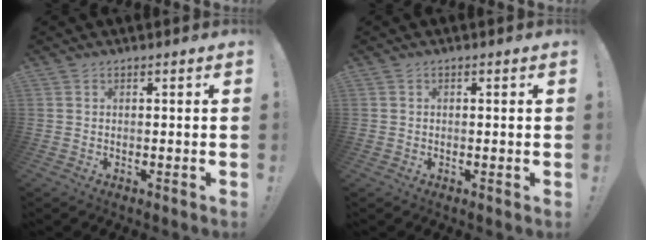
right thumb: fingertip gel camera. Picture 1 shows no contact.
{"total": 0.8, "force": [-0.3, 0.7, 0.3], "torque": [-0.007, 0.004, -0.004]}